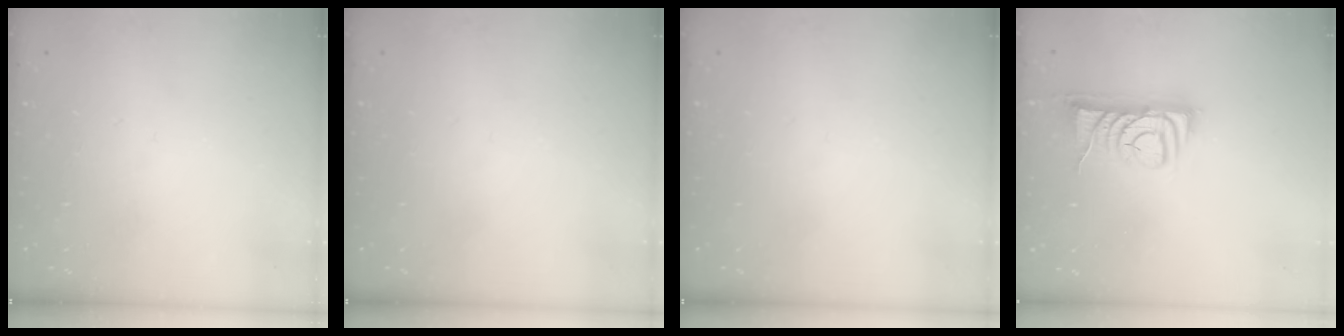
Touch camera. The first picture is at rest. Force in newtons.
{"total": 0.0}
{"total": 0.0}
{"total": 9.0, "press": 8.9, "slide": 0.5}